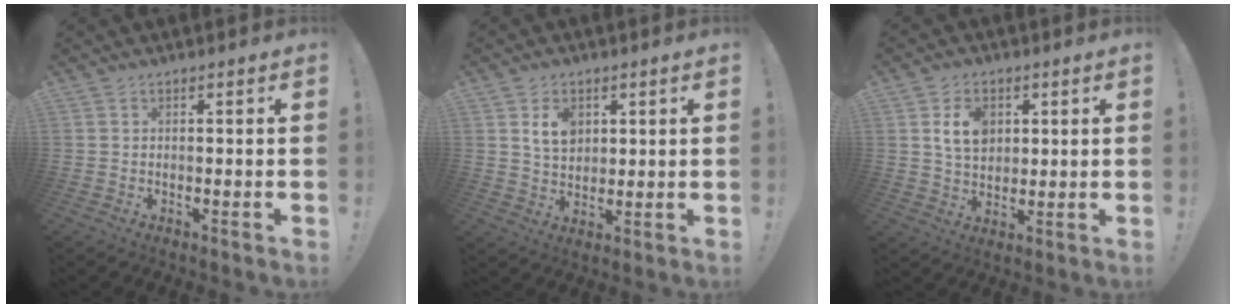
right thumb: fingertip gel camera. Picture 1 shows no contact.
{"total": 7.7, "force": [3.0, 5.7, 4.2], "torque": [-0.060, -0.006, 0.054]}
{"total": 9.3, "force": [2.8, 6.9, 5.6], "torque": [-0.090, -0.001, 0.051]}